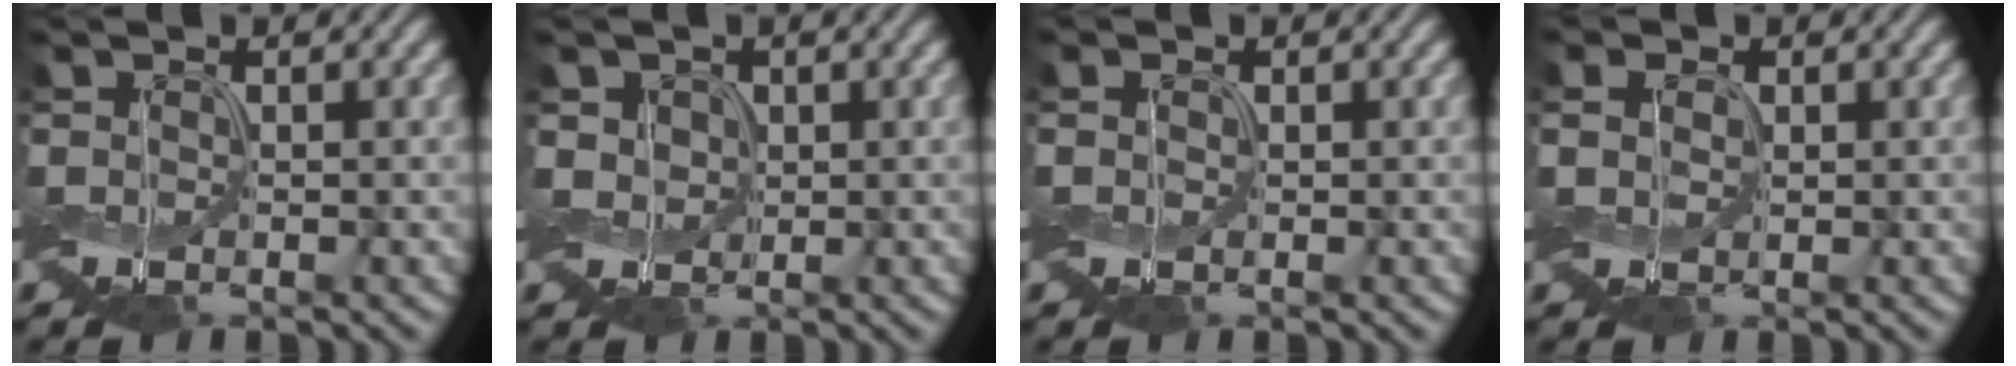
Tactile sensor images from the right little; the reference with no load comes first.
{"total": 1.9, "force": [0.0, 1.8, 0.8], "torque": [-0.020, 0.001, -0.009]}
{"total": 0.5, "force": [0.0, 0.4, 0.3], "torque": [-0.009, 0.001, -0.002]}
{"total": 1.5, "force": [0.0, 1.2, 0.9], "torque": [-0.021, 0.002, -0.005]}